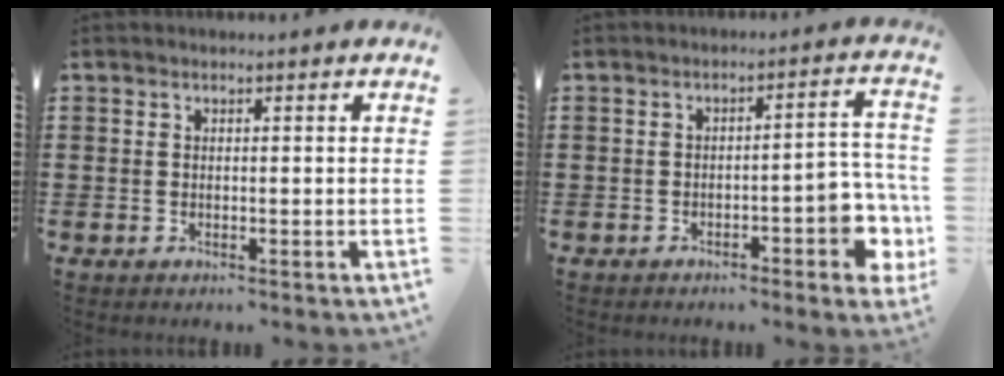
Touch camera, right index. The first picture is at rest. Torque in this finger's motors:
{"motor_torque": [1.19, 0.02, 0.19, 0.05]}